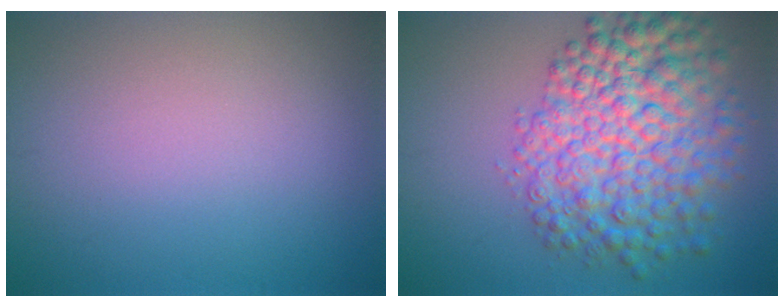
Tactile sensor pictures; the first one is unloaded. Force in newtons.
{"total": 9.0, "press": 9.0, "slide": 0.2}